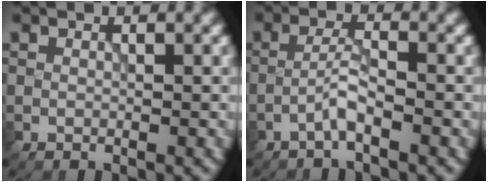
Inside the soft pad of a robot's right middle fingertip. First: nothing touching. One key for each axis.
{"total": 2.1, "fx": -1.3, "fy": 0.1, "fz": 1.6, "tx": -0.032, "ty": 0.010, "tz": -0.032}